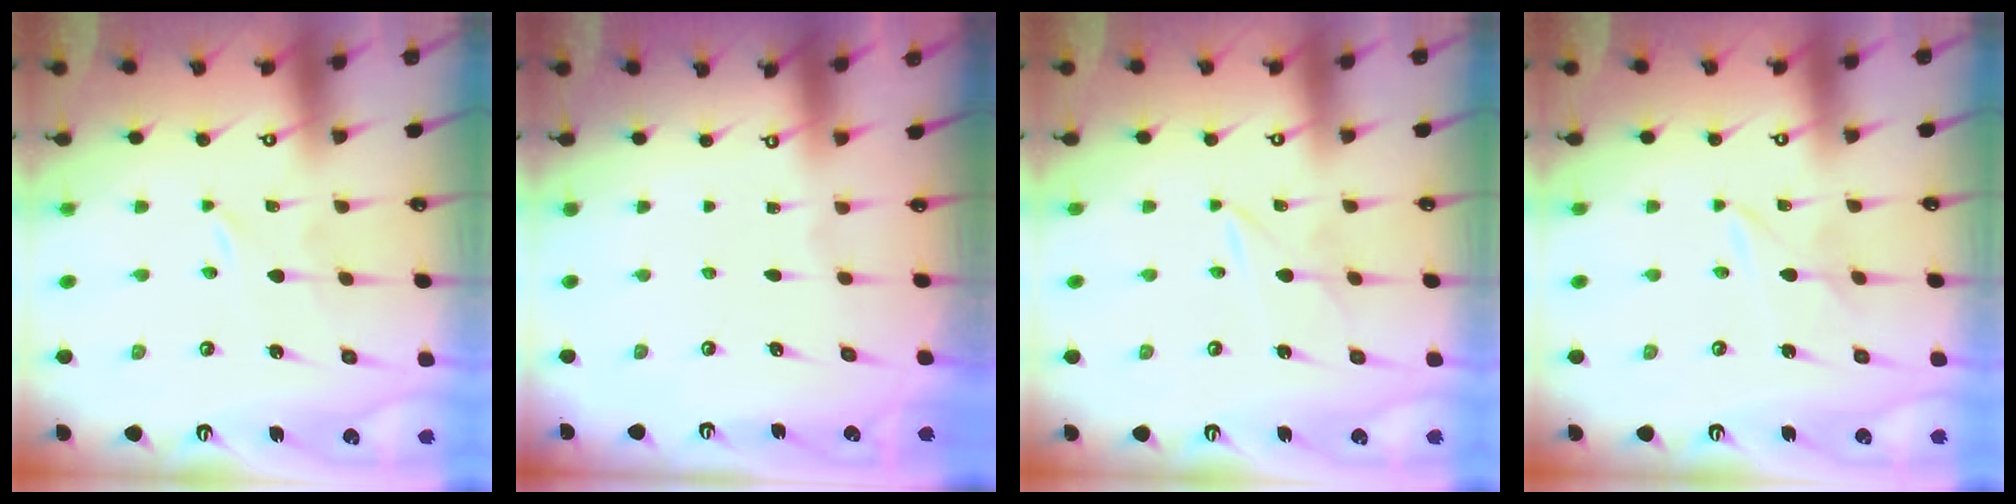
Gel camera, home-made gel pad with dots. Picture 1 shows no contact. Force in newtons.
{"total": 0.0}
{"total": 2.5, "press": 2.4, "slide": 0.4}
{"total": 1.5, "press": 1.5, "slide": 0.3}